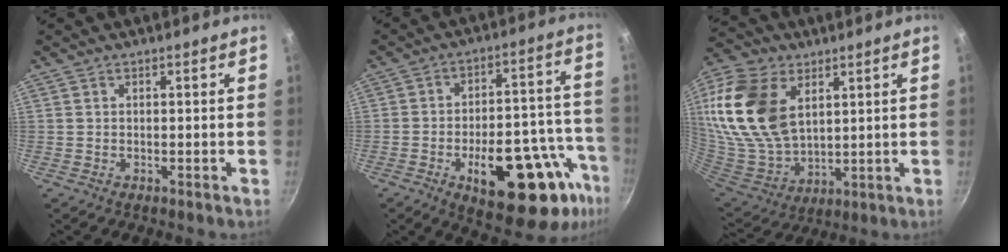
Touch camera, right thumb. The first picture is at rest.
{"total": 23.7, "force": [-10.2, 10.7, 18.5], "torque": [-0.196, 0.044, -0.130]}
{"total": 22.5, "force": [7.4, 14.1, 15.8], "torque": [-0.309, -0.028, 0.149]}